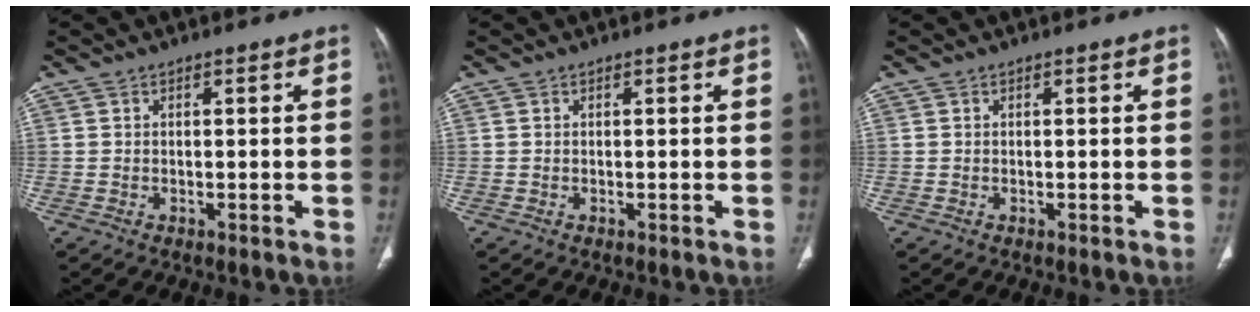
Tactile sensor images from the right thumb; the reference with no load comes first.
{"total": 0.0}
{"total": 0.0}